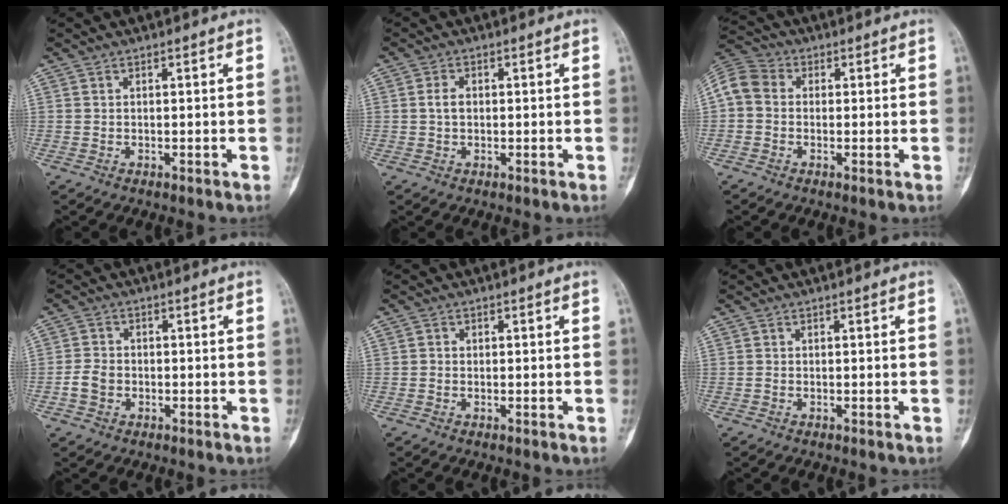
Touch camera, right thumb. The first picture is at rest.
{"total": 2.2, "force": [0.1, 1.5, 1.6], "torque": [-0.026, 0.006, 0.000]}
{"total": 7.5, "force": [0.4, 6.1, 4.3], "torque": [-0.081, 0.023, -0.006]}
{"total": 3.6, "force": [-1.1, 2.8, 2.0], "torque": [-0.036, 0.011, -0.022]}
{"total": 0.6, "force": [-0.1, 0.6, 0.1], "torque": [0.005, 0.002, -0.005]}
{"total": 0.0}